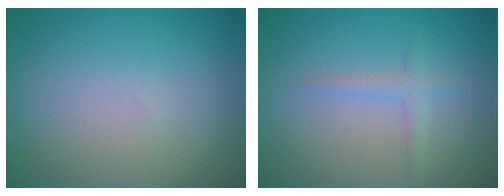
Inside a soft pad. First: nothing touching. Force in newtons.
{"total": 1.4, "press": 1.4, "slide": 0.1}